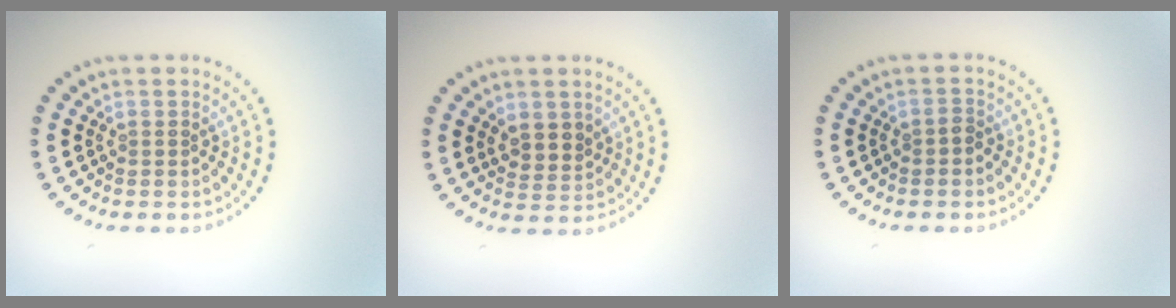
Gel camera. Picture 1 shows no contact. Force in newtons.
{"total": 2.2, "press": 2.0, "slide": 0.9}
{"total": 0.8, "press": 0.7, "slide": 0.4}